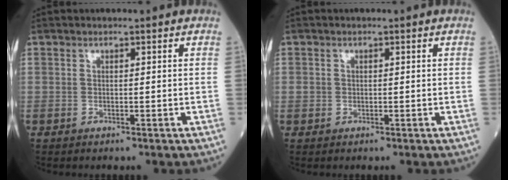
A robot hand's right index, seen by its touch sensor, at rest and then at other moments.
{"total": 0.6, "force": [-0.1, 0.5, 0.2], "torque": [-0.002, 0.005, 0.000]}